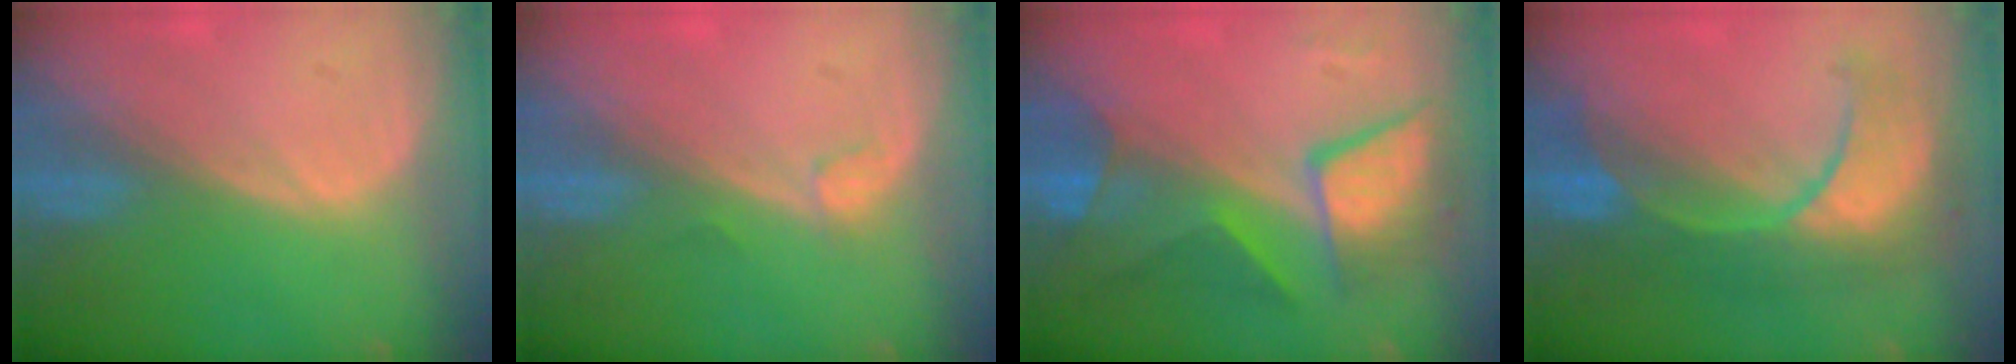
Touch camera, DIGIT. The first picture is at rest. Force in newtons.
{"total": 1.1, "press": 1.1, "slide": 0.2}
{"total": 9.2, "press": 9.2, "slide": 0.6}
{"total": 9.6, "press": 9.6, "slide": 0.7}